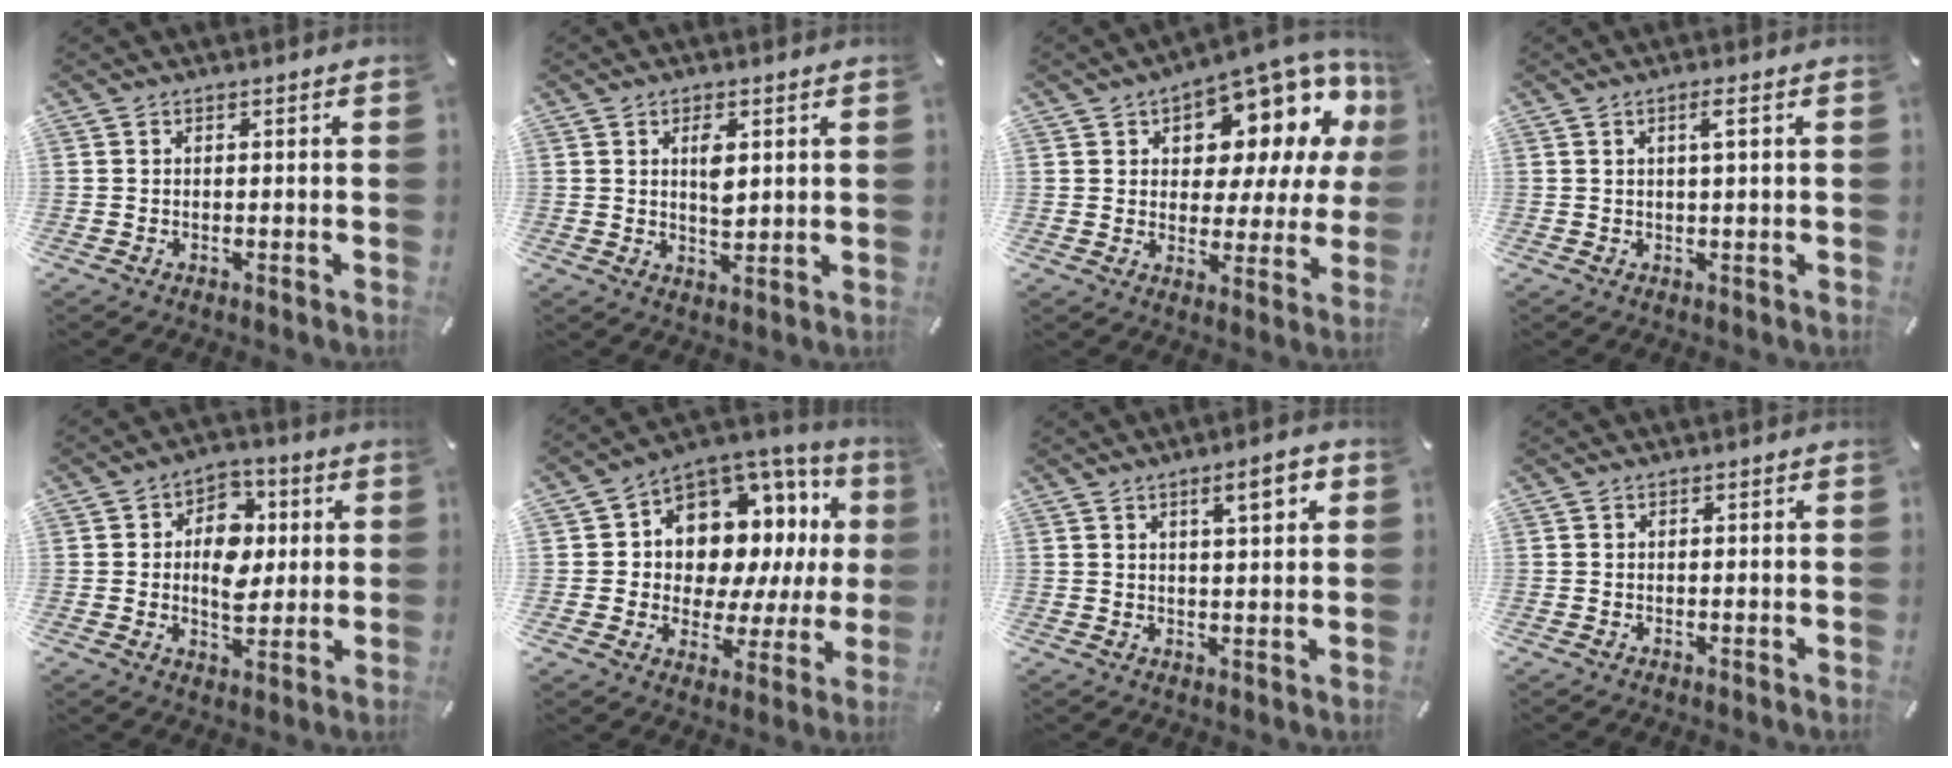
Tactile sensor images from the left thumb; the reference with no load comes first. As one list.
[{"total": 4.9, "force": [1.6, 2.4, 3.9], "torque": [-0.061, -0.005, 0.021]}, {"total": 12.0, "force": [8.4, 6.0, 6.2], "torque": [-0.089, -0.082, 0.142]}, {"total": 2.9, "force": [1.0, 0.3, 2.7], "torque": [-0.056, 0.003, 0.013]}, {"total": 9.8, "force": [0.5, 7.6, 6.1], "torque": [-0.078, 0.005, 0.007]}, {"total": 11.2, "force": [4.7, 8.8, 5.2], "torque": [-0.085, -0.056, 0.092]}, {"total": 6.6, "force": [3.2, 1.6, 5.6], "torque": [-0.083, -0.009, 0.045]}, {"total": 0.0}]